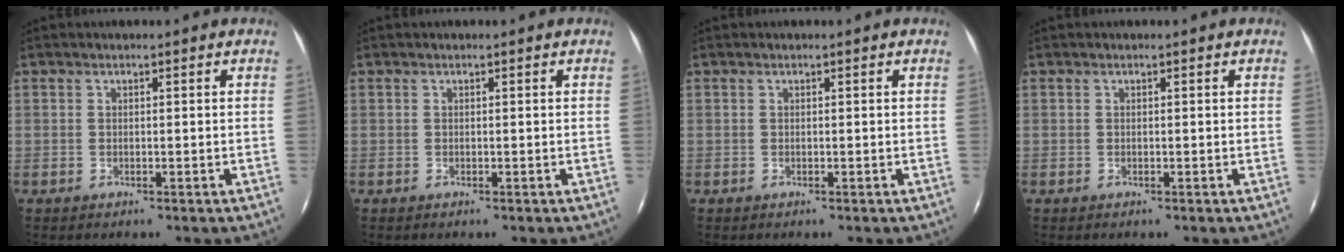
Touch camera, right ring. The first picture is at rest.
{"total": 0.0}
{"total": 0.0}
{"total": 0.0}